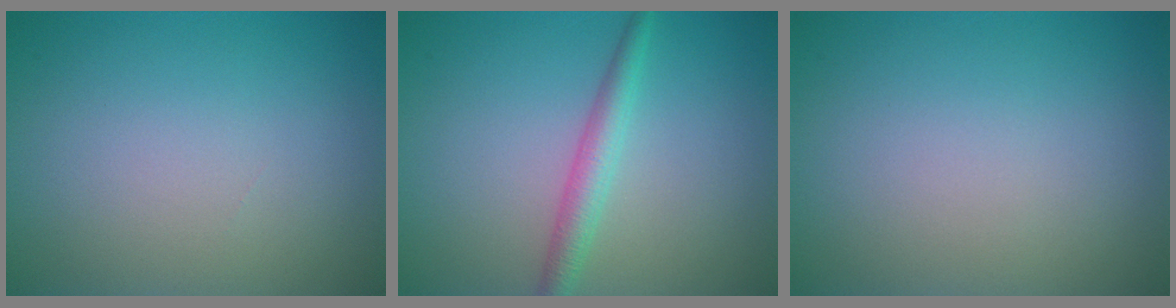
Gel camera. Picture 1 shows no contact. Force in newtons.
{"total": 2.5, "press": 2.5, "slide": 0.0}
{"total": 0.0}